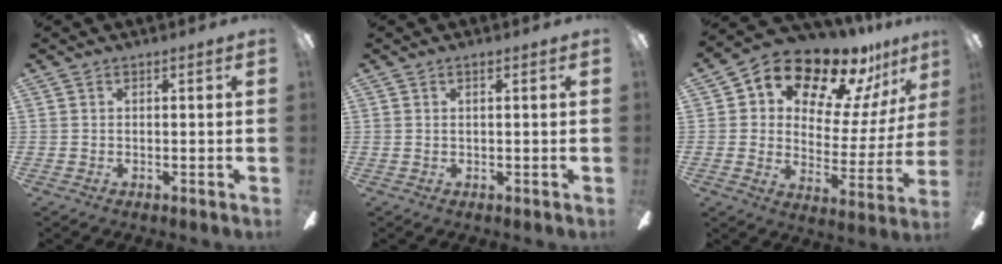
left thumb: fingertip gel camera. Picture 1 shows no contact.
{"total": 1.0, "force": [0.3, 0.0, 1.0], "torque": [-0.020, 0.000, 0.005]}
{"total": 16.5, "force": [12.5, 7.6, 7.6], "torque": [-0.128, -0.090, 0.213]}